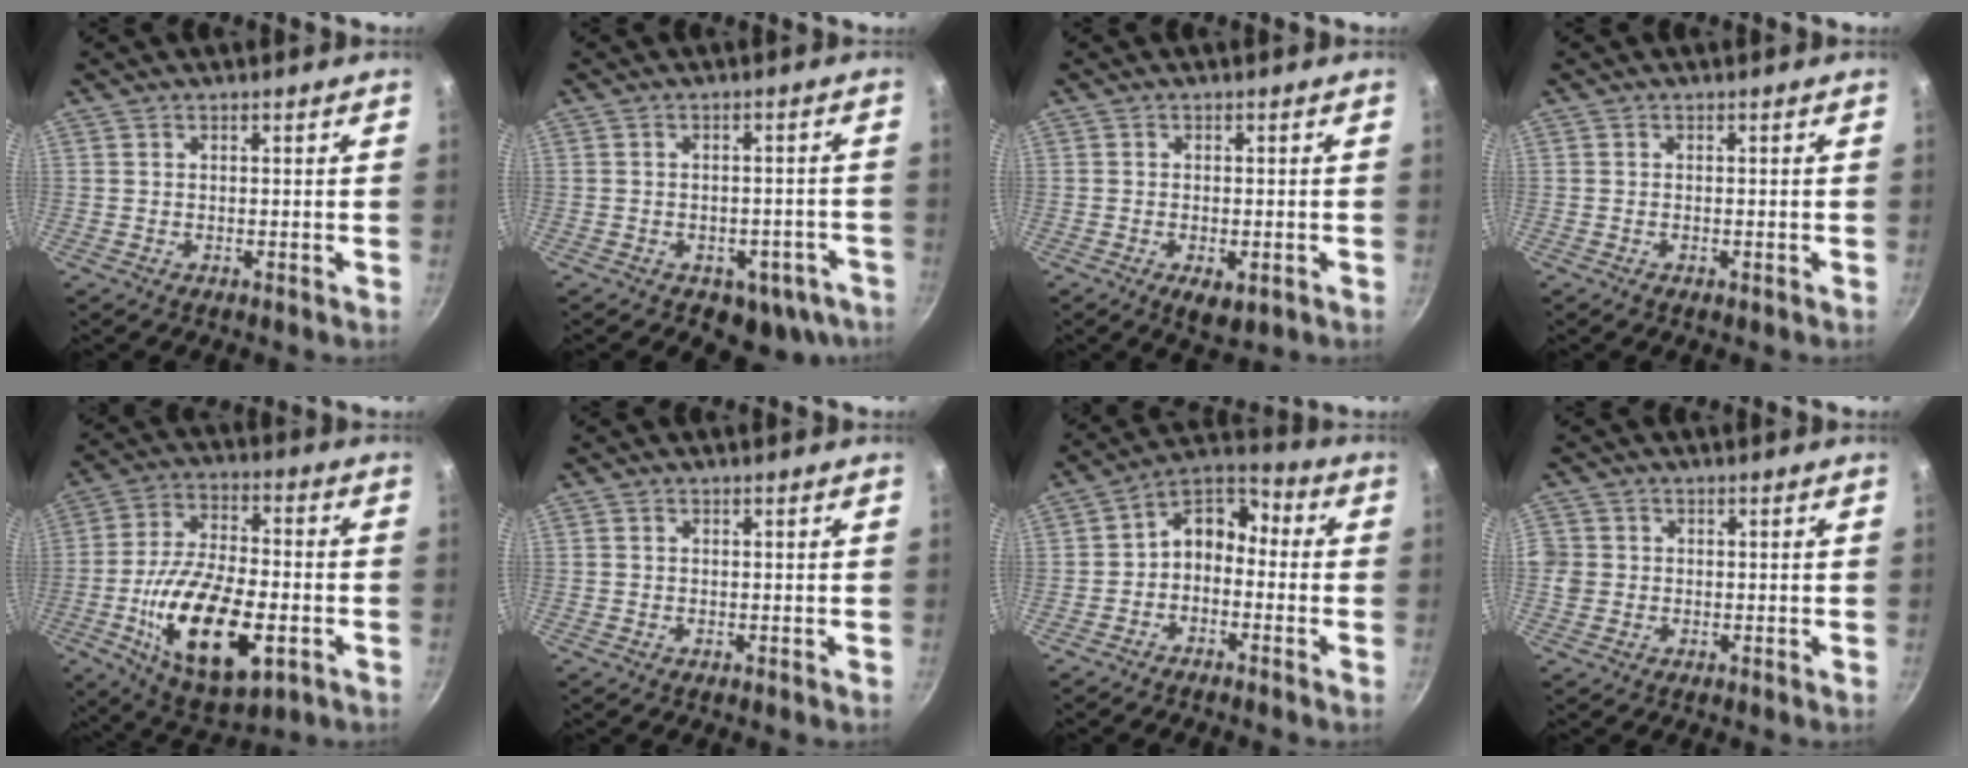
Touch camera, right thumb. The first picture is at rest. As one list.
[{"total": 9.3, "force": [-4.8, 6.2, 5.0], "torque": [-0.016, 0.037, -0.038]}, {"total": 4.6, "force": [-1.7, 2.2, 3.7], "torque": [-0.049, -0.003, -0.020]}, {"total": 0.7, "force": [-0.4, 0.3, 0.6], "torque": [-0.008, 0.001, -0.006]}, {"total": 21.3, "force": [-6.1, 9.9, 17.9], "torque": [-0.307, 0.017, -0.100]}, {"total": 0.0}, {"total": 8.6, "force": [-1.7, 6.3, 5.6], "torque": [-0.068, 0.058, -0.049]}, {"total": 4.0, "force": [-0.3, 3.7, 1.4], "torque": [-0.016, 0.006, -0.008]}]